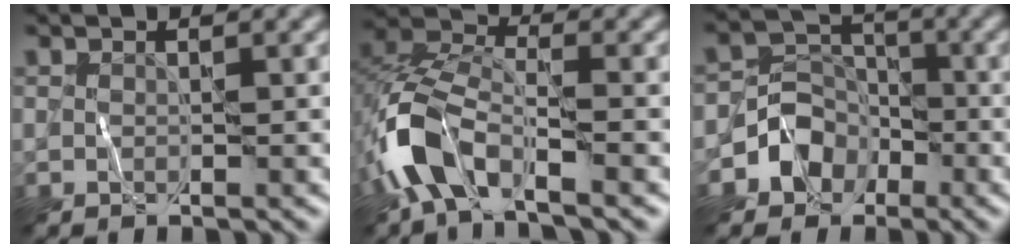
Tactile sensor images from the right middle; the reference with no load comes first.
{"total": 6.8, "force": [-3.8, 3.2, 4.7], "torque": [-0.101, 0.003, -0.085]}
{"total": 4.4, "force": [-2.3, 3.7, 1.1], "torque": [0.008, 0.016, -0.047]}